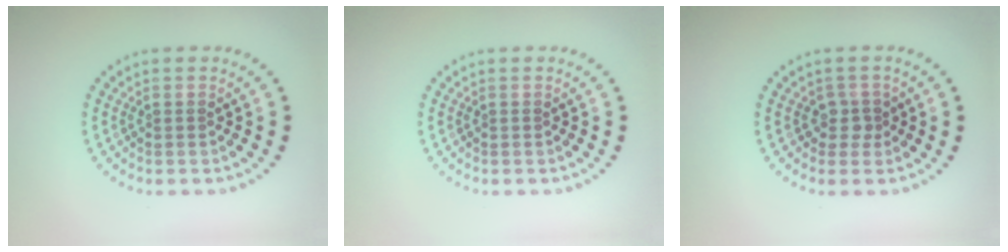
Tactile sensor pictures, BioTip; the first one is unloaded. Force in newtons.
{"total": 0.0}
{"total": 1.7, "press": 1.4, "slide": 0.9}